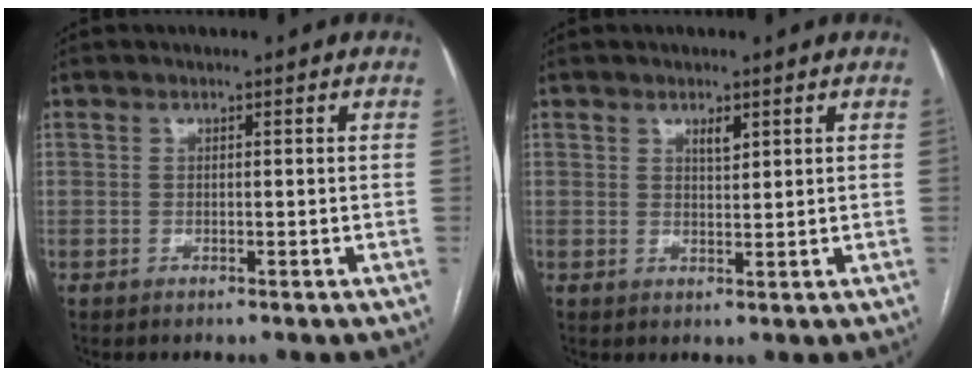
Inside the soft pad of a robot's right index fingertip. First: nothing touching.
{"total": 1.9, "force": [1.1, 0.7, 1.3], "torque": [-0.023, -0.002, 0.020]}